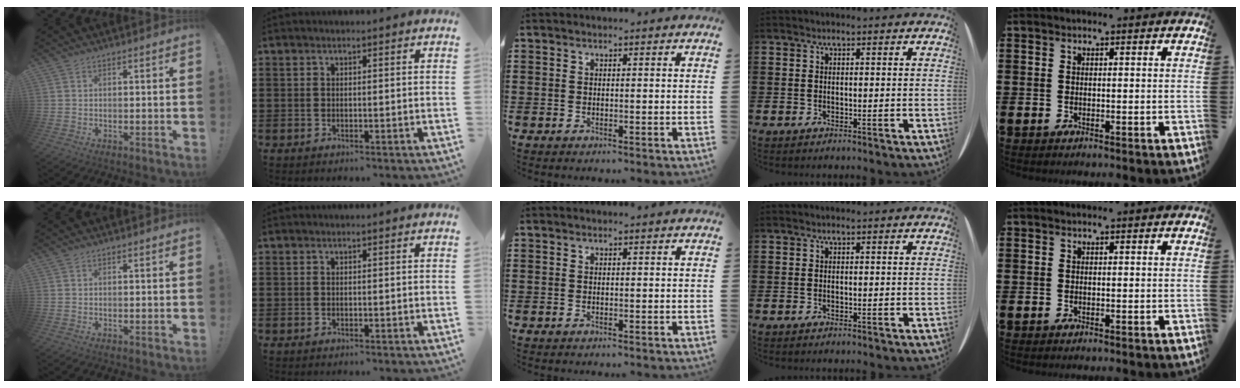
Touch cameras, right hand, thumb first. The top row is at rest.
{}